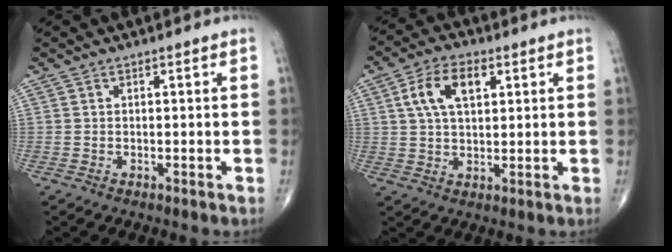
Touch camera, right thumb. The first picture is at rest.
{"total": 9.1, "force": [3.0, 4.9, 7.0], "torque": [-0.123, 0.005, 0.052]}